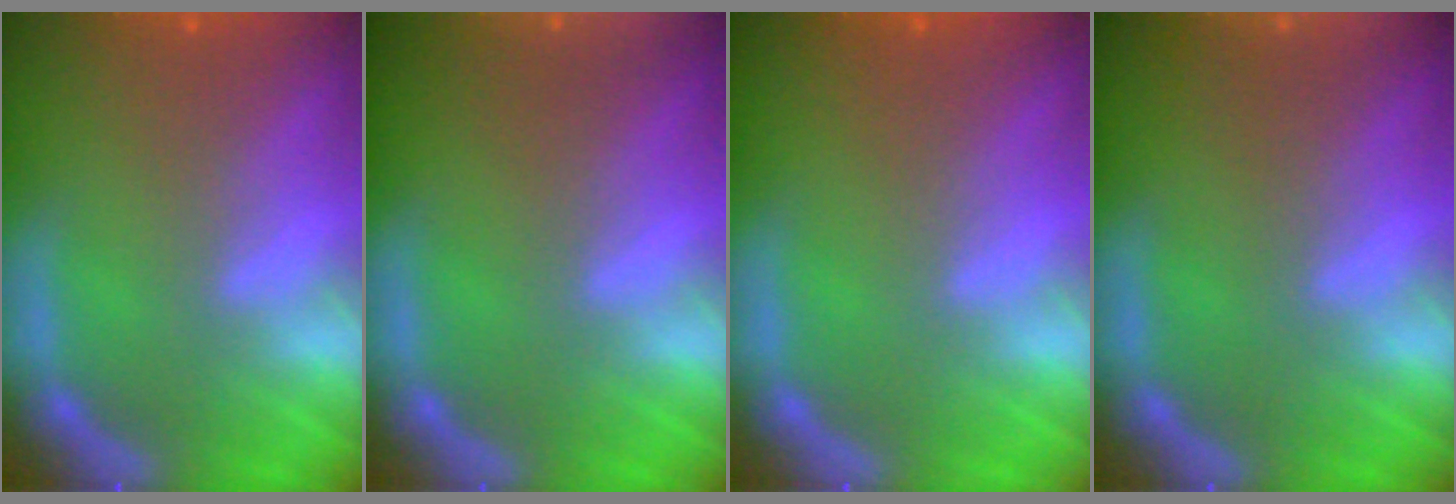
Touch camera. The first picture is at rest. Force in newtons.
{"total": 9.5}
{"total": 0.0}
{"total": 2.4}